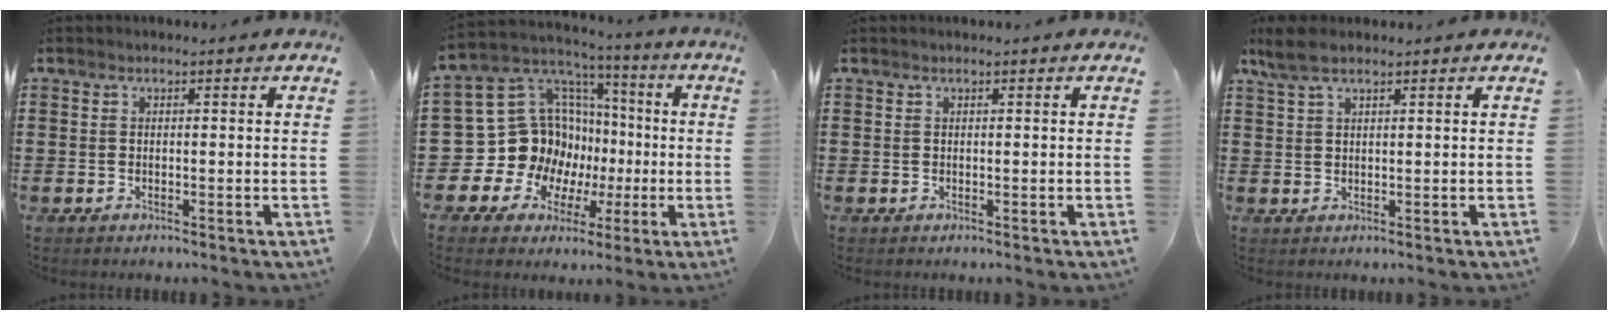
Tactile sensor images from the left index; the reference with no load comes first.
{"total": 14.8, "force": [-1.3, 14.0, 4.7], "torque": [-0.128, -0.030, 0.007]}
{"total": 0.0}
{"total": 3.9, "force": [2.4, 1.1, 2.8], "torque": [-0.067, 0.002, 0.042]}